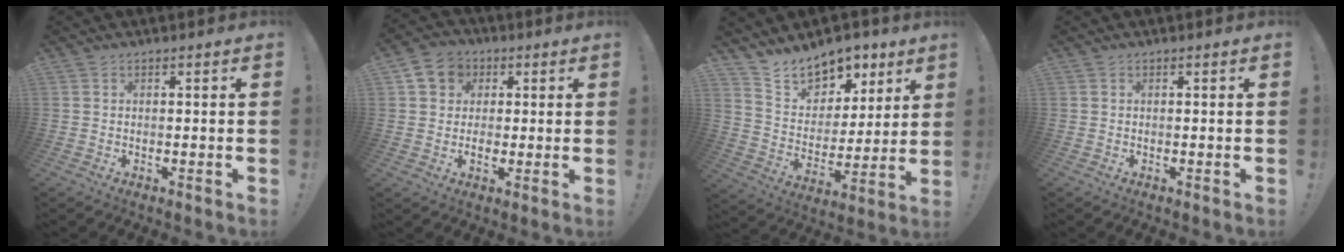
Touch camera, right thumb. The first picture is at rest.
{"total": 9.4, "force": [2.2, 8.4, 3.8], "torque": [-0.052, 0.007, 0.049]}
{"total": 13.8, "force": [11.3, 7.3, 3.4], "torque": [-0.069, -0.081, 0.213]}
{"total": 0.0}